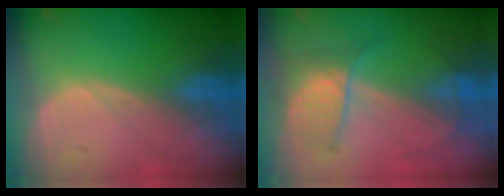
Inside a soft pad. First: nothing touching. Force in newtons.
{"total": 5.8, "press": 5.5, "slide": 2.1}